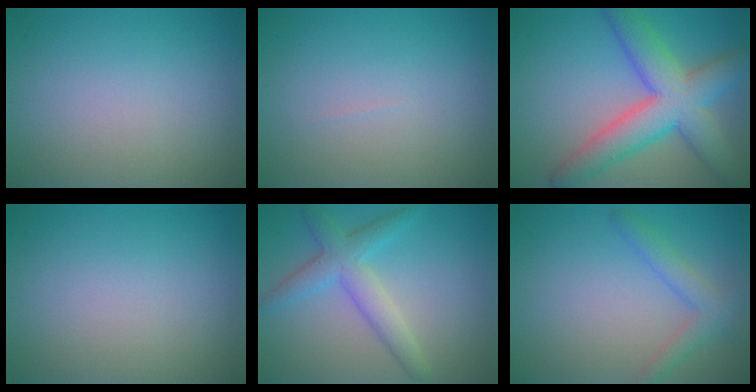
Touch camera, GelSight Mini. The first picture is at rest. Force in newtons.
{"total": 0.0}
{"total": 8.4, "press": 8.4, "slide": 0.4}
{"total": 0.0}
{"total": 3.9, "press": 3.9, "slide": 0.1}
{"total": 2.5, "press": 2.5, "slide": 0.3}